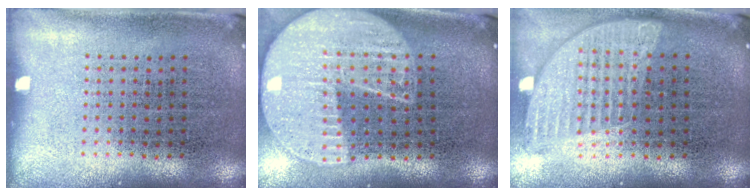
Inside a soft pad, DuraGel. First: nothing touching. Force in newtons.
{"total": 2.3, "press": 2.0, "slide": 1.2}
{"total": 1.1, "press": 1.1, "slide": 0.3}